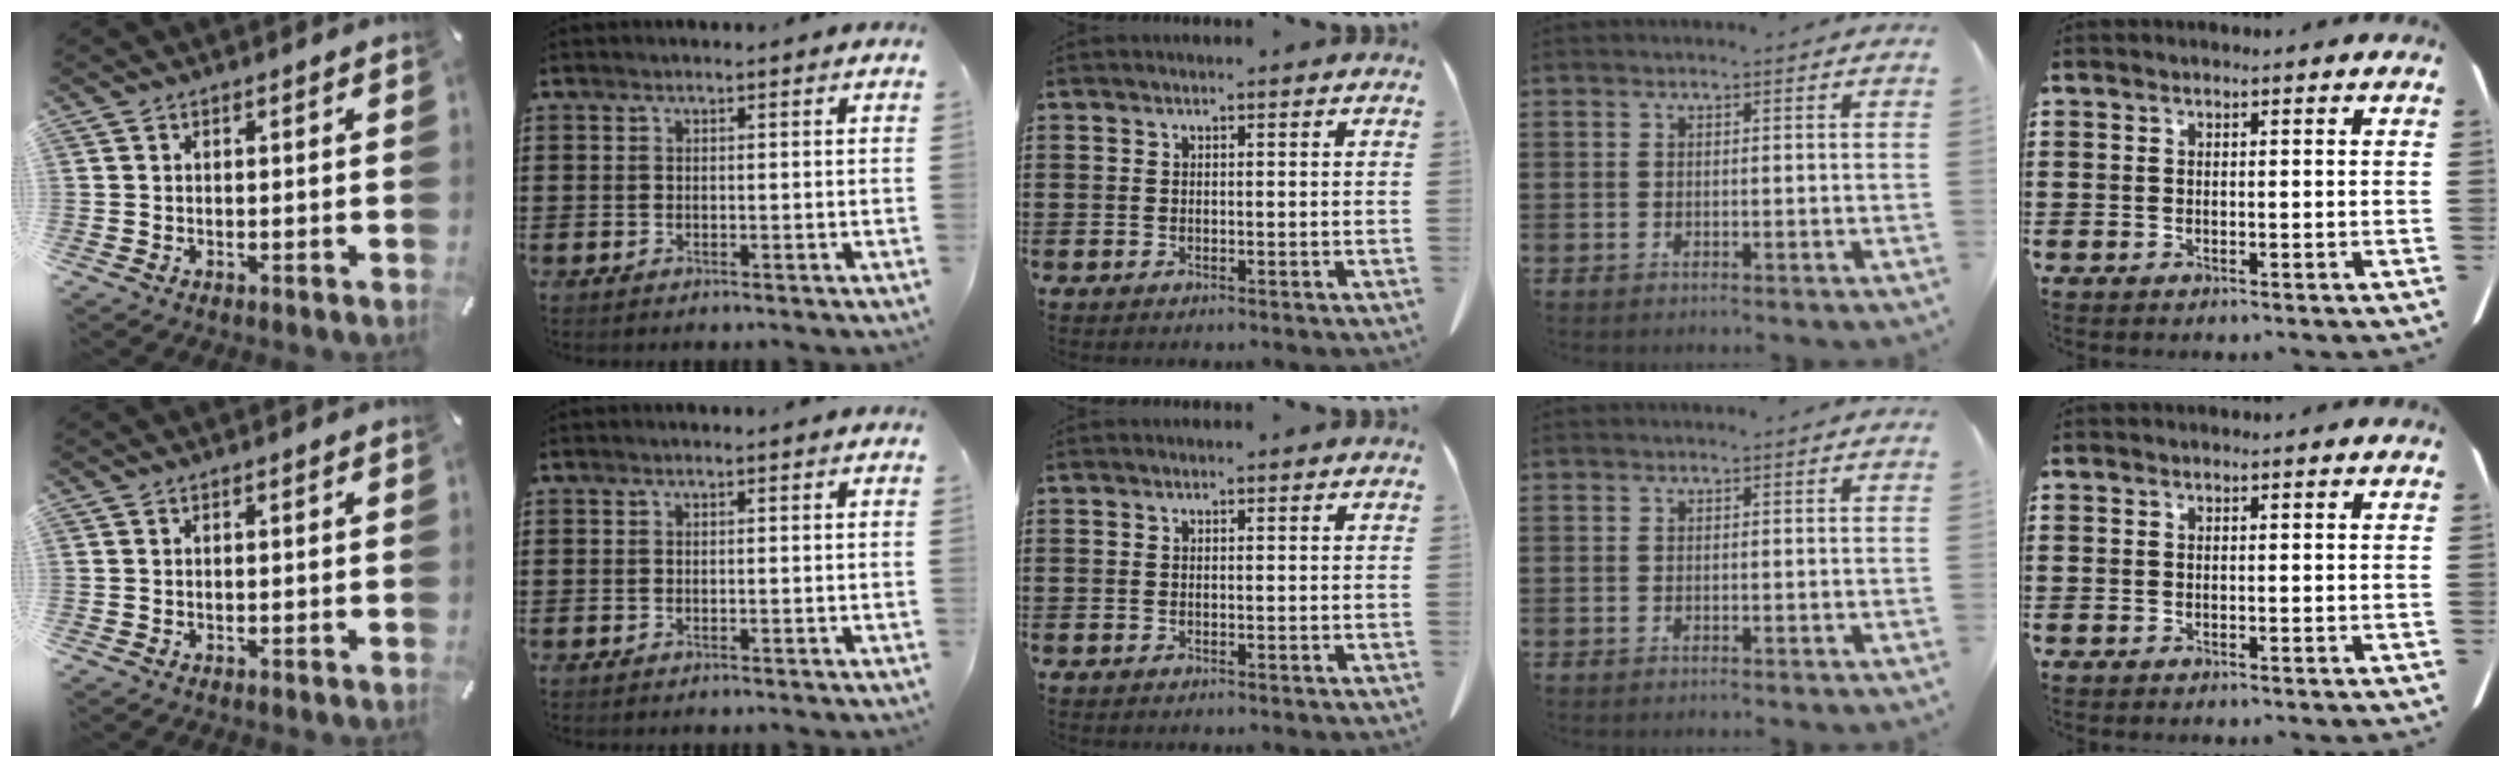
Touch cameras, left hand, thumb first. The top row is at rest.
{}